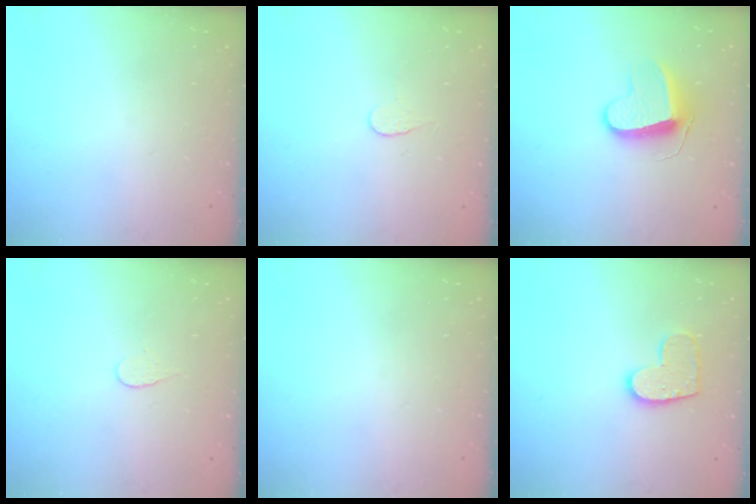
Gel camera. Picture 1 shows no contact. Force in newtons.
{"total": 3.9, "press": 3.9, "slide": 0.4}
{"total": 9.2, "press": 9.2, "slide": 0.2}
{"total": 3.9, "press": 3.9, "slide": 0.3}
{"total": 0.0}
{"total": 10.2, "press": 10.1, "slide": 0.5}